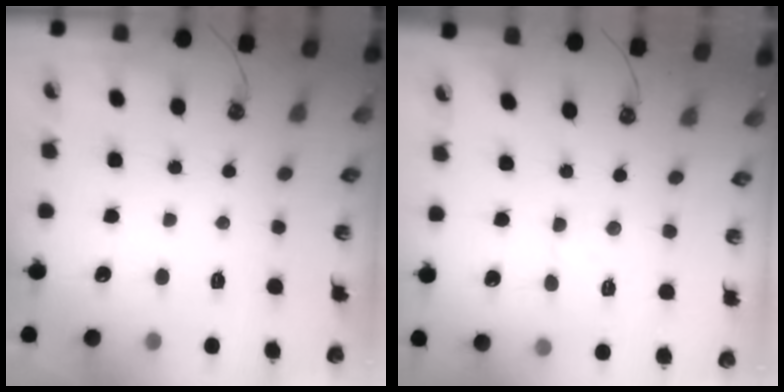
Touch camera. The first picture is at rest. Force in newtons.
{"total": 1.6, "press": 1.5, "slide": 0.5}